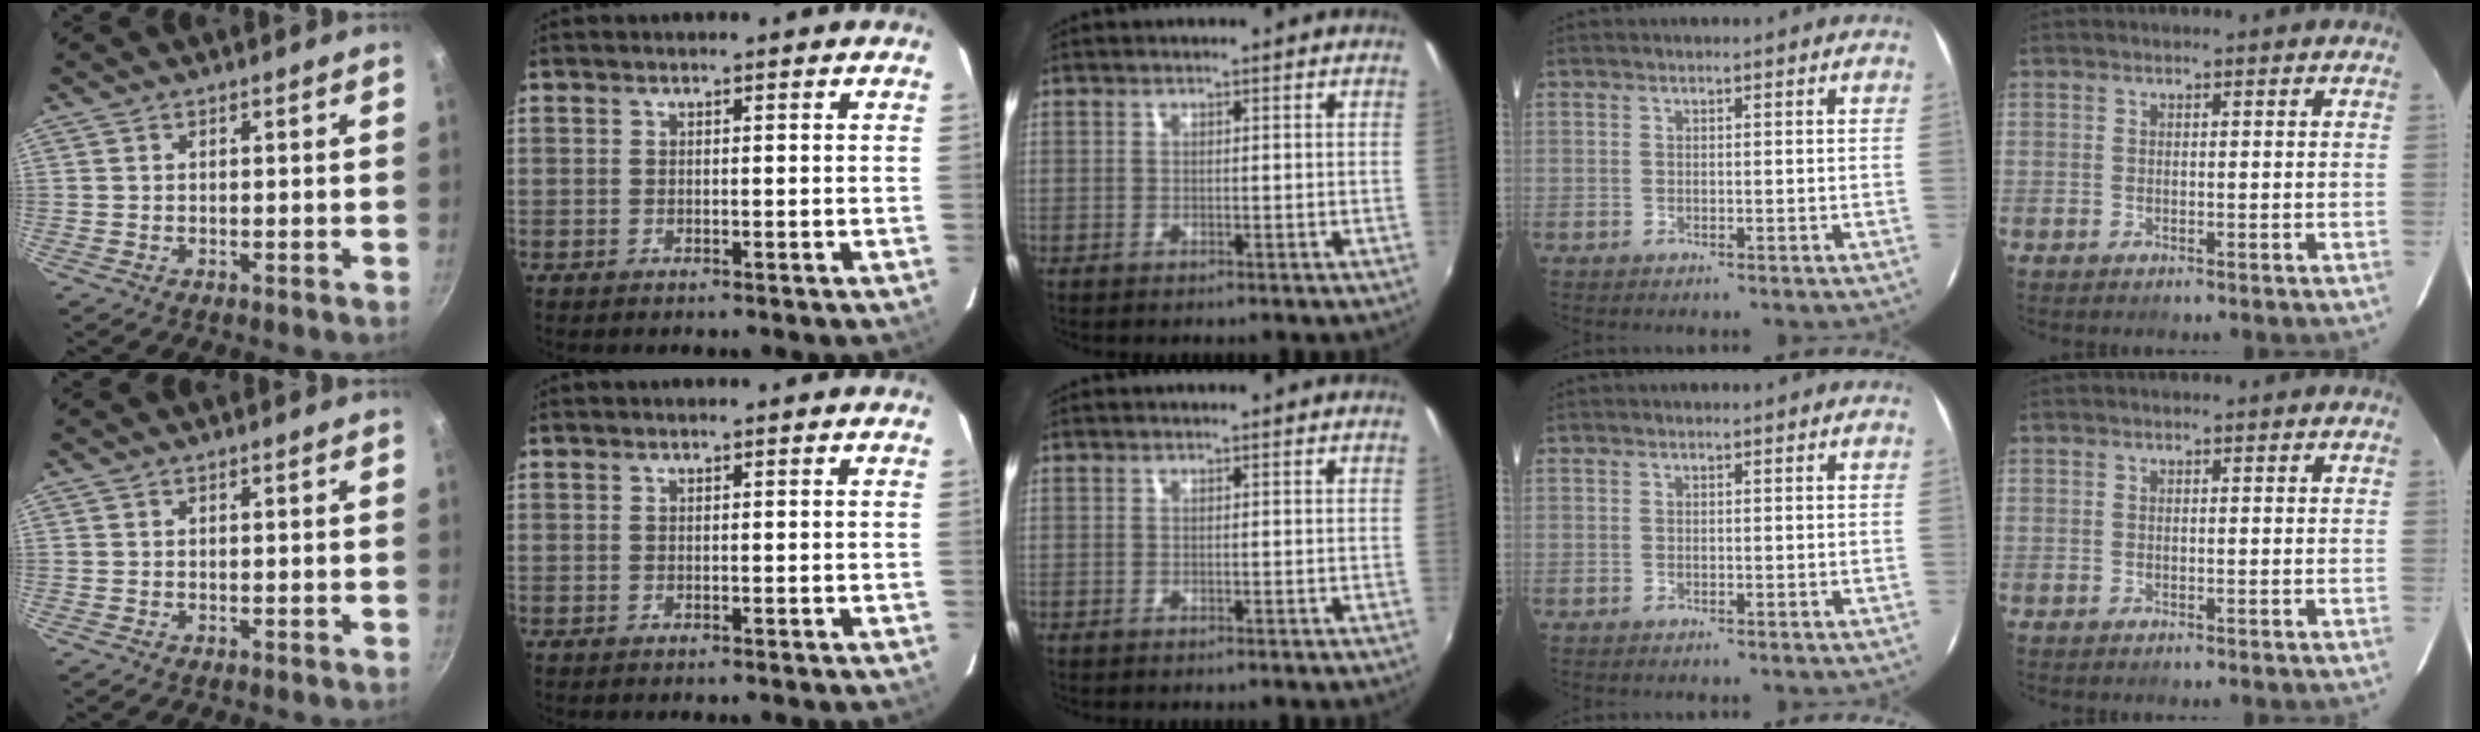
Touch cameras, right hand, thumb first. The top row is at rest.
{}